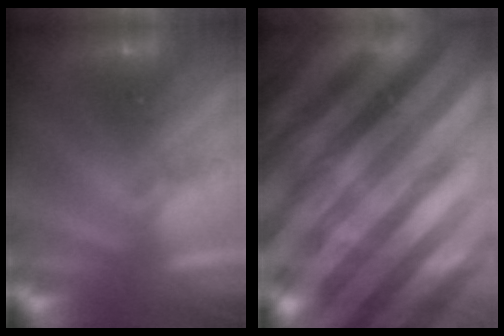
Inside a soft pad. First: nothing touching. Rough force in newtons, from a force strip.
{"total": 8.5}